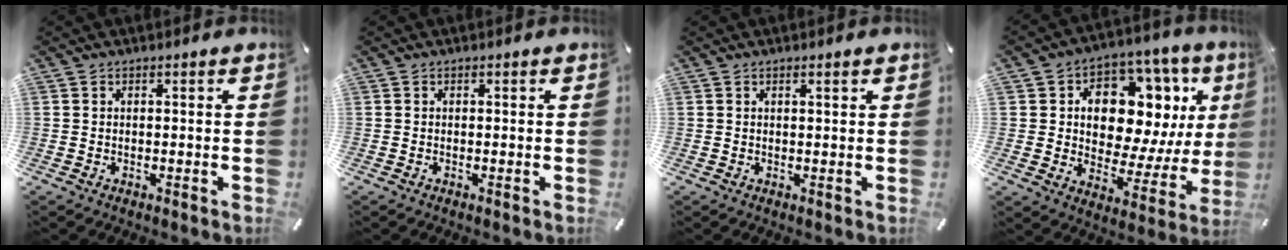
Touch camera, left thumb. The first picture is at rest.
{"total": 0.0}
{"total": 0.9, "force": [0.5, 0.1, 0.7], "torque": [-0.014, -0.001, 0.009]}
{"total": 15.8, "force": [6.0, 10.3, 10.4], "torque": [-0.146, -0.042, 0.106]}